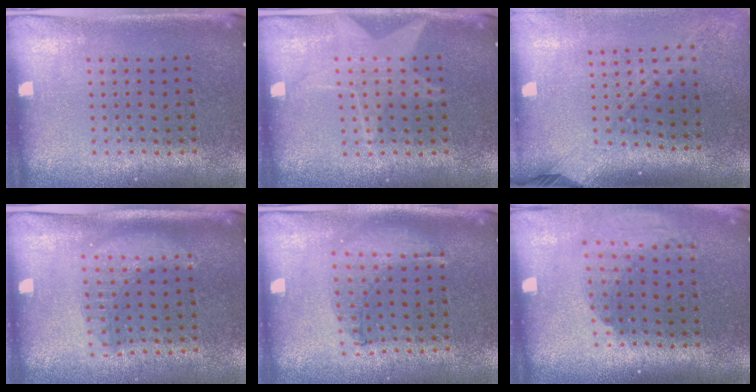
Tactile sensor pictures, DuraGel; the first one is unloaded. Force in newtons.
{"total": 2.0, "press": 2.0, "slide": 0.4}
{"total": 2.2, "press": 1.6, "slide": 1.5}
{"total": 1.6, "press": 1.4, "slide": 0.7}
{"total": 0.7, "press": 0.7, "slide": 0.2}
{"total": 2.0, "press": 1.5, "slide": 1.3}